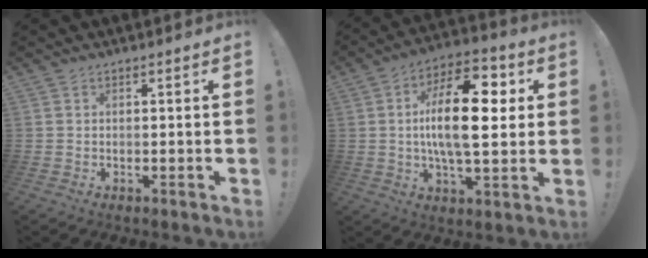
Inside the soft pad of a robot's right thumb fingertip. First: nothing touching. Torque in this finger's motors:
{"motor_torque": [2.20, 2.81, 1.86, -0.01, 0.60]}